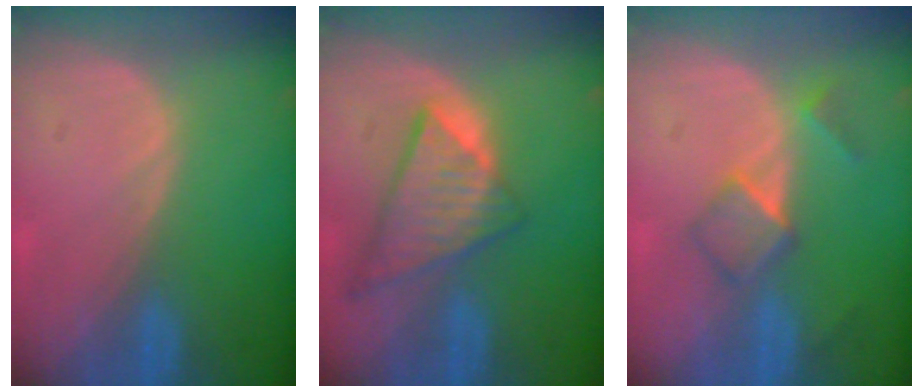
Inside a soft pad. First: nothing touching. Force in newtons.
{"total": 8.9, "press": 7.7, "slide": 4.4}
{"total": 5.2, "press": 4.5, "slide": 2.5}